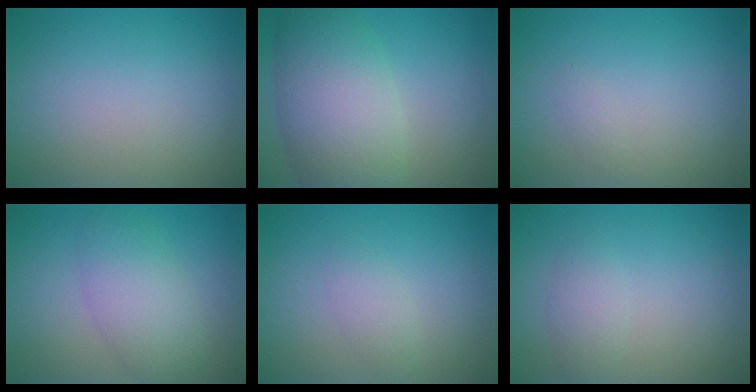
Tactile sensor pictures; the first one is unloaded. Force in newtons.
{"total": 8.5, "press": 8.5, "slide": 0.3}
{"total": 0.6, "press": 0.6, "slide": 0.0}
{"total": 4.5, "press": 4.5, "slide": 0.1}
{"total": 1.5, "press": 1.5, "slide": 0.0}
{"total": 1.6, "press": 1.6, "slide": 0.1}